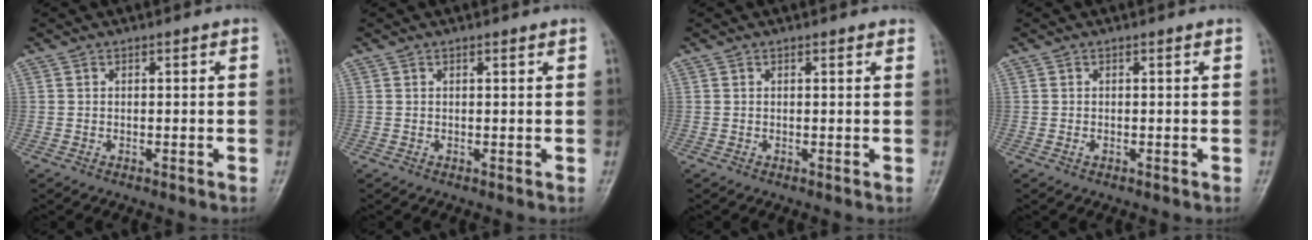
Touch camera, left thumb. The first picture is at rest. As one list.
[{"total": 0.6, "force": [0.4, 0.0, 0.3], "torque": [-0.008, -0.001, 0.007]}, {"total": 1.0, "force": [0.8, 0.2, 0.5], "torque": [-0.004, 0.001, 0.009]}, {"total": 0.6, "force": [0.0, 0.2, 0.5], "torque": [-0.011, 0.002, 0.000]}]